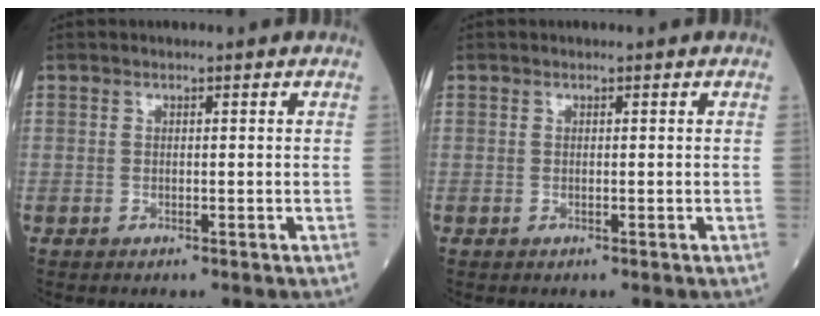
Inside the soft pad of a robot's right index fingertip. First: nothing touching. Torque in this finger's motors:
{"motor_torque": [0.00, 0.00, 0.00, 0.00]}